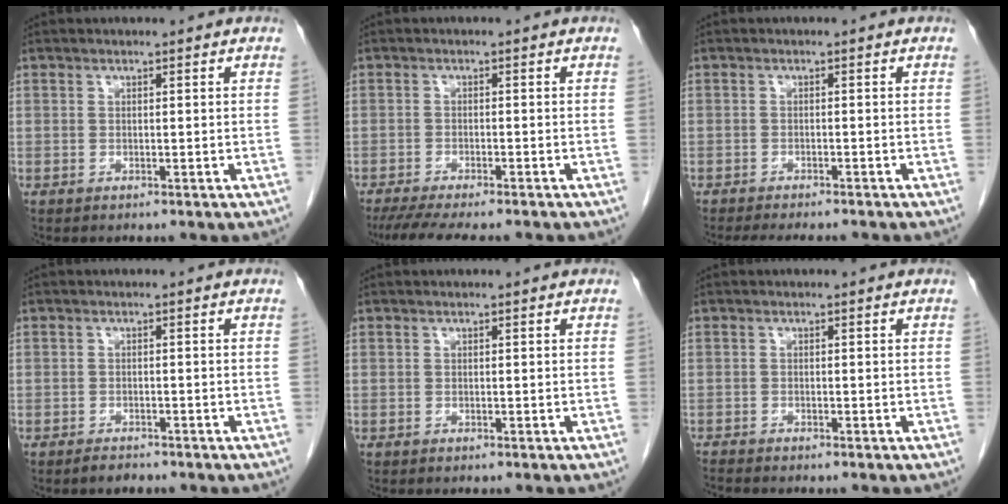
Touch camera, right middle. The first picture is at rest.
{"total": 10.2, "force": [-8.7, 1.5, 5.2], "torque": [-0.071, -0.013, -0.130]}
{"total": 7.9, "force": [-7.0, 1.6, 3.4], "torque": [-0.045, -0.010, -0.096]}
{"total": 1.6, "force": [-1.4, 0.6, 0.6], "torque": [-0.015, -0.001, -0.018]}
{"total": 0.0}
{"total": 1.5, "force": [-1.4, -0.3, 0.1], "torque": [-0.009, -0.005, -0.029]}